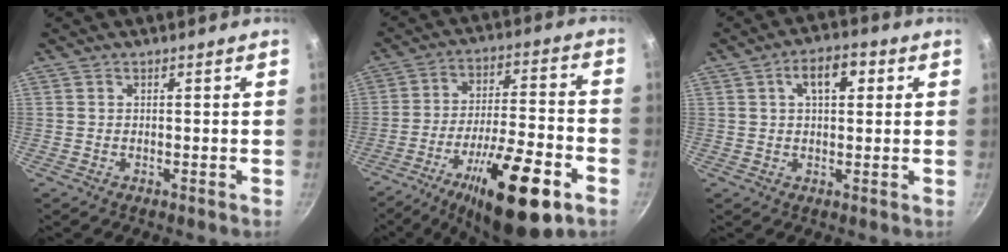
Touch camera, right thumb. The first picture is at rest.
{"total": 21.9, "force": [-10.8, 6.6, 17.9], "torque": [-0.269, 0.042, -0.165]}
{"total": 7.2, "force": [2.2, 3.8, 5.6], "torque": [-0.068, 0.013, 0.028]}